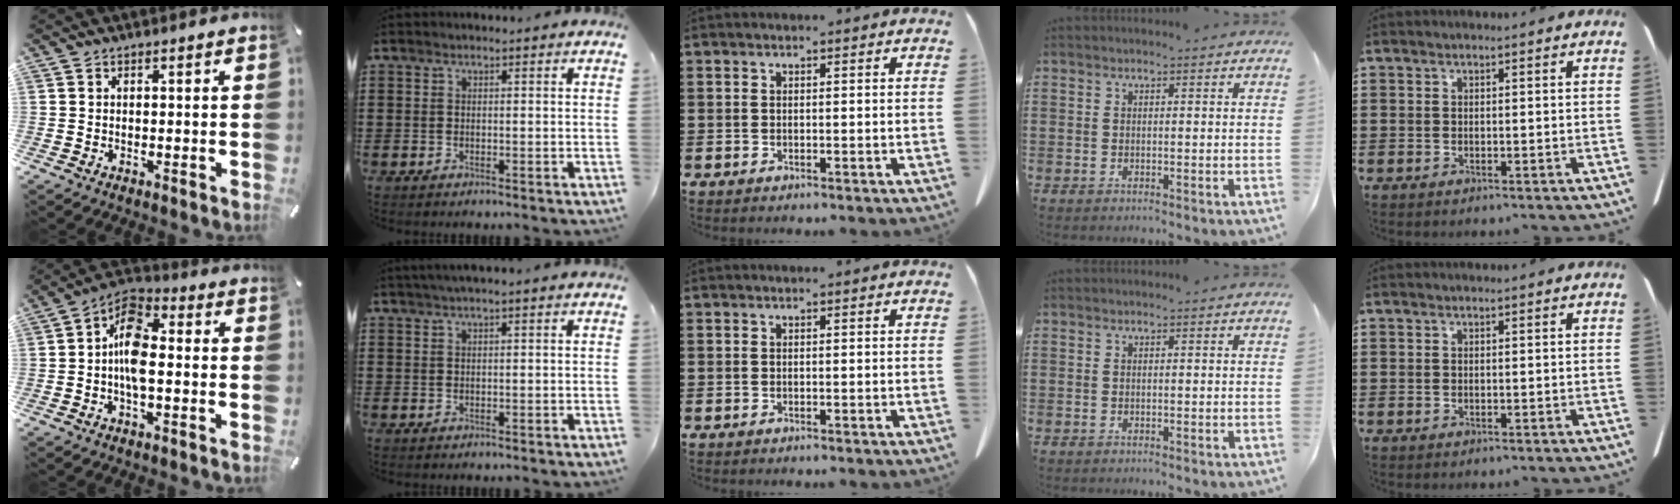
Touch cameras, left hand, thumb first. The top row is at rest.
{"thumb": {"total": 9.2, "force": [-1.3, 4.7, 7.8], "torque": [-0.160, 0.004, -0.022]}, "index": {"total": 1.2, "force": [0.5, -0.1, 1.1], "torque": [-0.020, -0.001, 0.009]}}